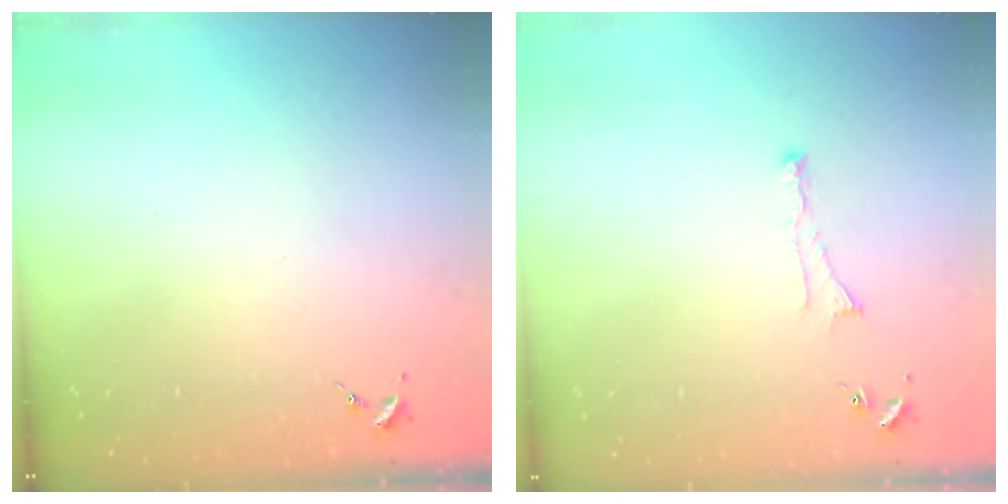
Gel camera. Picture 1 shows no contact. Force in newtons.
{"total": 3.1, "press": 3.1, "slide": 0.5}